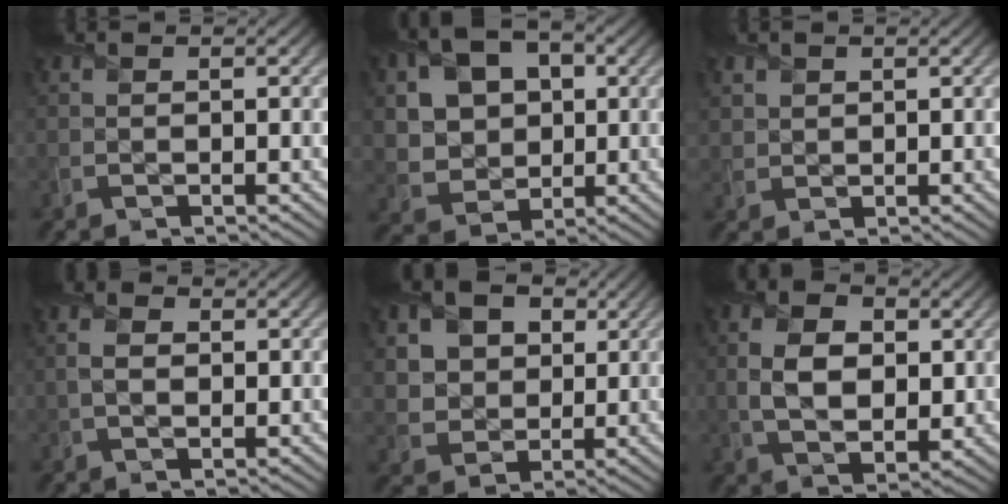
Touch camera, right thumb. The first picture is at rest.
{"total": 10.1, "force": [2.4, 8.0, 5.6], "torque": [-0.134, 0.015, 0.043]}
{"total": 2.1, "force": [1.3, 1.6, 0.4], "torque": [-0.017, -0.003, 0.029]}
{"total": 2.9, "force": [0.3, 1.9, 2.1], "torque": [-0.056, 0.001, 0.005]}
{"total": 10.0, "force": [3.9, 7.9, 4.7], "torque": [-0.149, 0.012, 0.080]}
{"total": 8.1, "force": [0.8, 5.3, 6.1], "torque": [-0.137, -0.005, 0.013]}